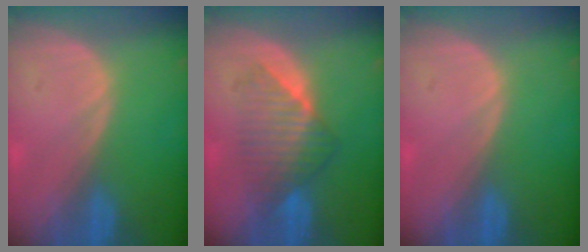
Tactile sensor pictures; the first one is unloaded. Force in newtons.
{"total": 6.7, "press": 6.5, "slide": 1.6}
{"total": 0.0}